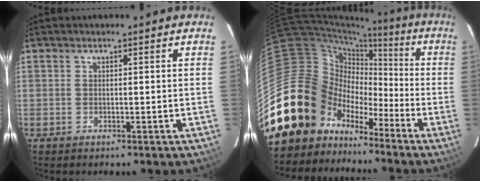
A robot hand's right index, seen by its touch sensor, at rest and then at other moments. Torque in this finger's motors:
{"motor_torque": [0.80, -0.94, 0.08, -0.21]}